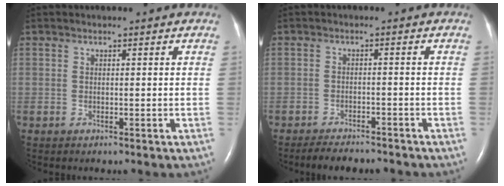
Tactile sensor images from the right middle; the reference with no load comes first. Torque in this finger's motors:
{"motor_torque": [0.07, -0.07, 0.02, 0.01]}